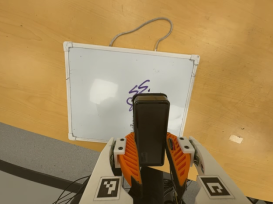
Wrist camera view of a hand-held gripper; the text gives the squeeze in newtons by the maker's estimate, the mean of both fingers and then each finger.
{"total": 8.2, "left": 6.5, "right": 9.9}